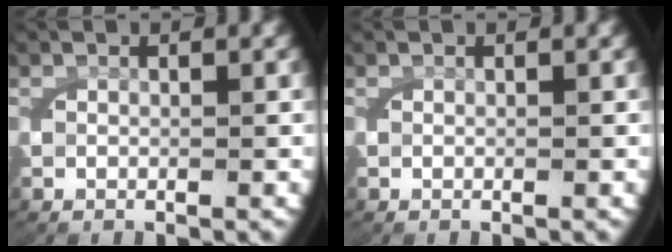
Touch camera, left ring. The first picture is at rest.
{"total": 0.0}